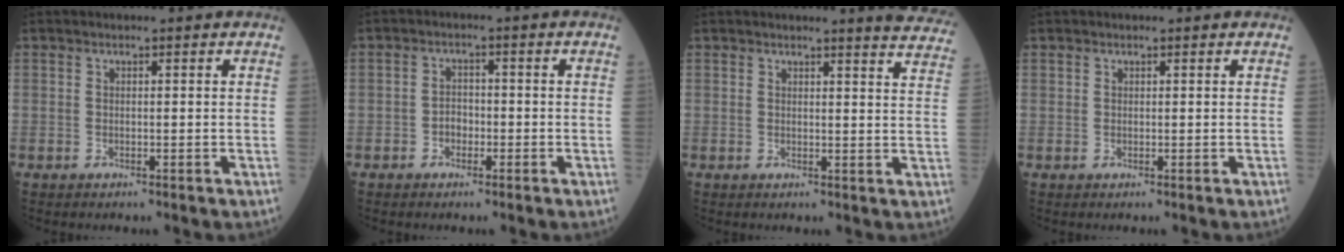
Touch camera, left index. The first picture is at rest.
{"total": 2.2, "force": [-0.9, 1.6, 1.3], "torque": [-0.020, 0.005, -0.017]}
{"total": 8.0, "force": [7.9, 0.0, 1.3], "torque": [-0.001, -0.060, 0.059]}
{"total": 0.5, "force": [0.4, 0.3, 0.0], "torque": [-0.003, 0.000, 0.007]}